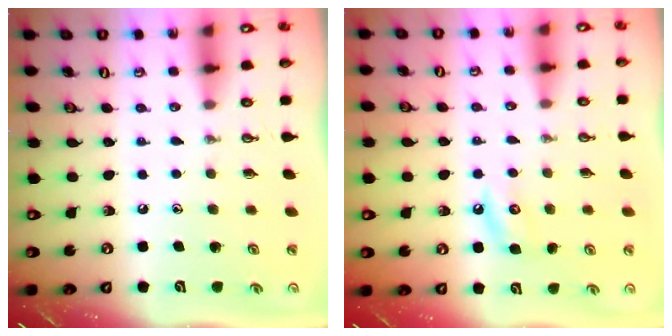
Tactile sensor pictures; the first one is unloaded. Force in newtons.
{"total": 5.6, "press": 5.6, "slide": 0.8}